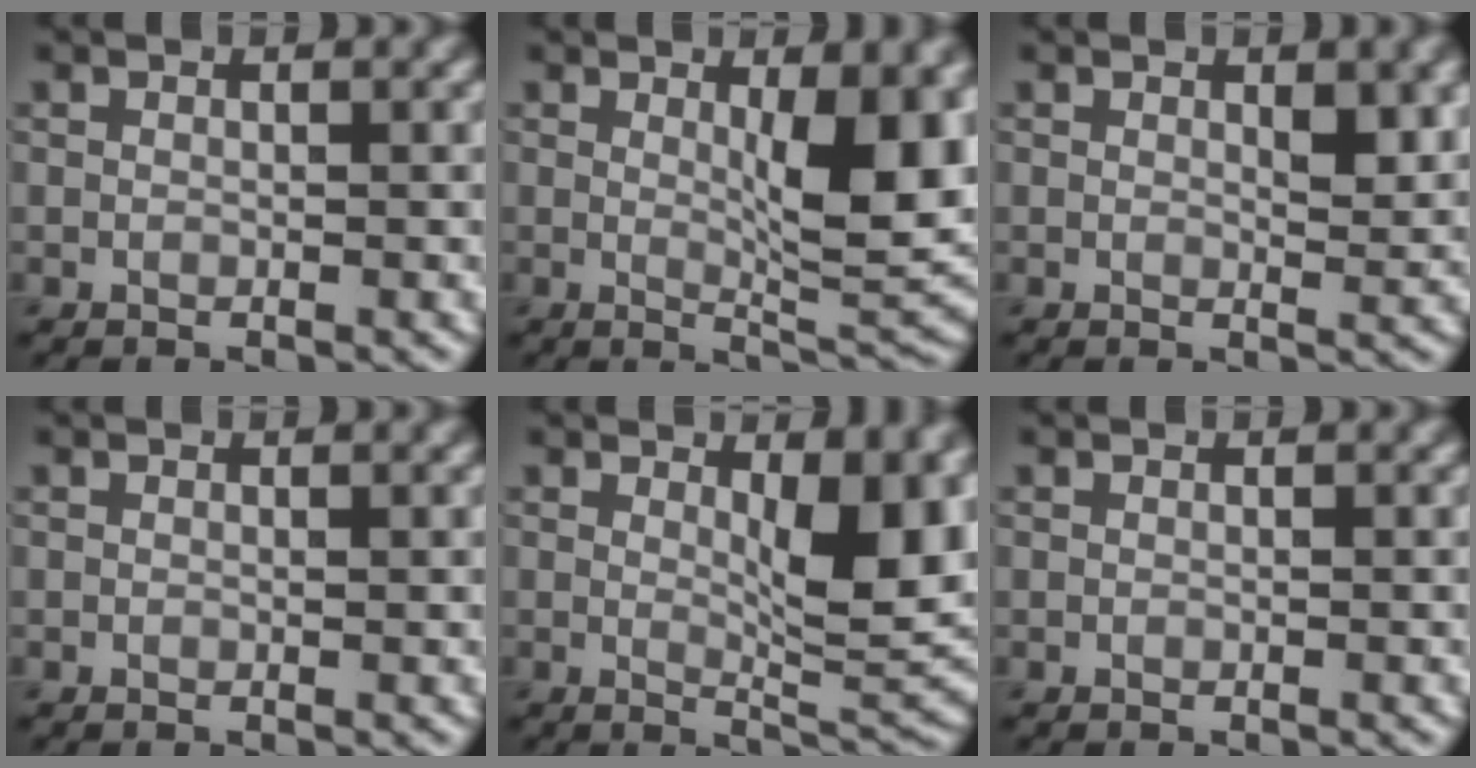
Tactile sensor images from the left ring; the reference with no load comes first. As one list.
[{"total": 7.7, "force": [1.3, 2.0, 7.3], "torque": [-0.101, -0.013, 0.029]}, {"total": 2.1, "force": [0.8, 0.7, 1.8], "torque": [-0.021, -0.006, 0.015]}, {"total": 0.0}, {"total": 6.9, "force": [1.6, 2.2, 6.3], "torque": [-0.085, -0.012, 0.032]}, {"total": 0.0}]